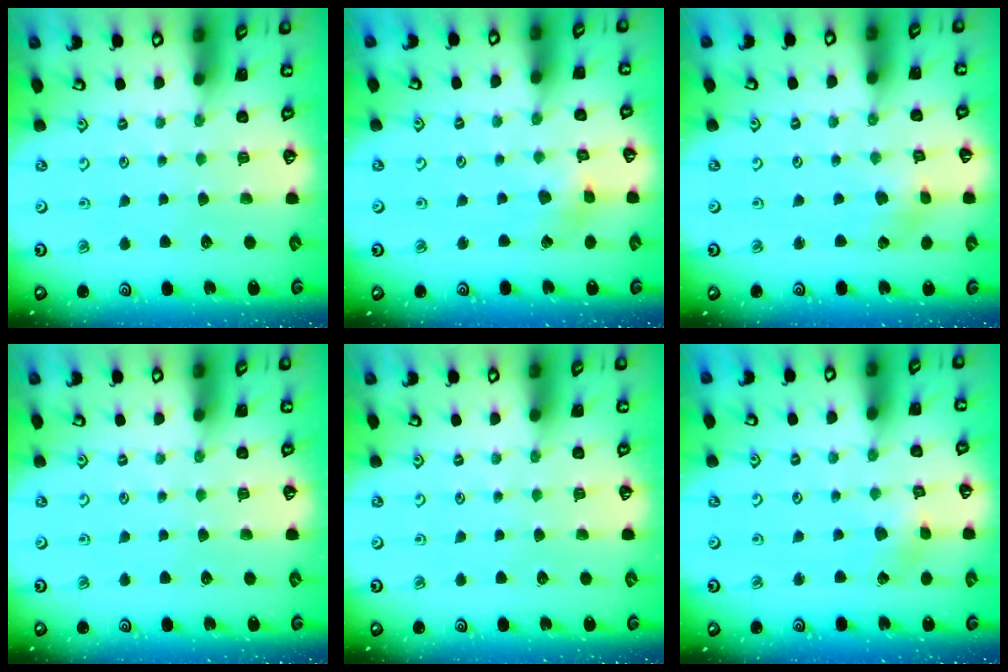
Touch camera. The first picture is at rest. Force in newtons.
{"total": 3.8, "press": 3.7, "slide": 0.5}
{"total": 2.5, "press": 2.4, "slide": 0.4}
{"total": 0.0}
{"total": 0.0}
{"total": 2.4, "press": 2.4, "slide": 0.2}